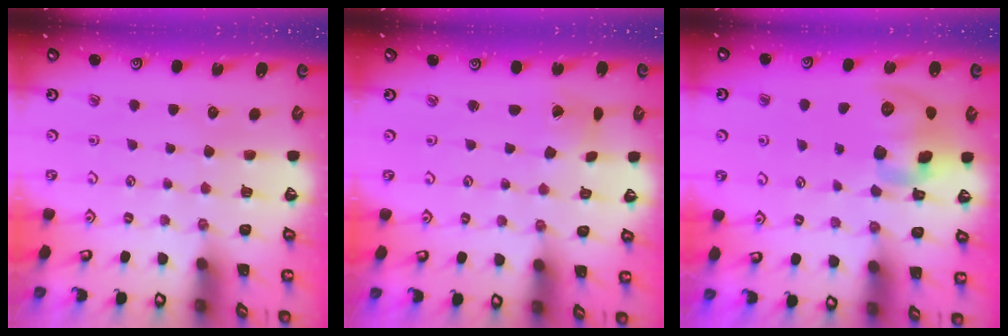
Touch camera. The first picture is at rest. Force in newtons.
{"total": 1.6, "press": 1.6, "slide": 0.2}
{"total": 14.7, "press": 14.5, "slide": 2.7}